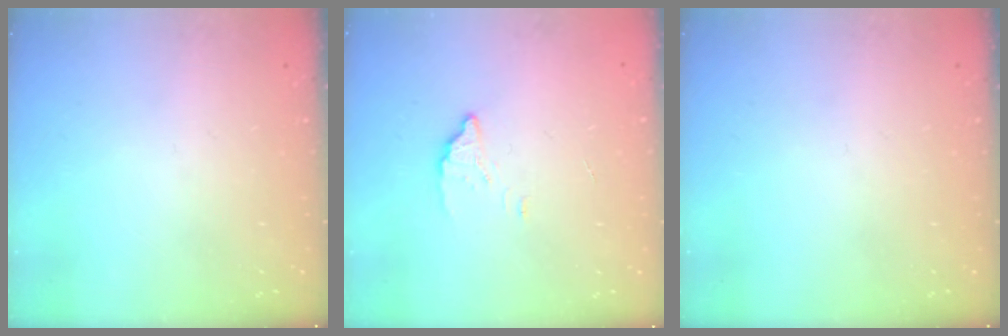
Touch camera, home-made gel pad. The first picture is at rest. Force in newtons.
{"total": 1.8, "press": 1.7, "slide": 0.1}
{"total": 0.0}